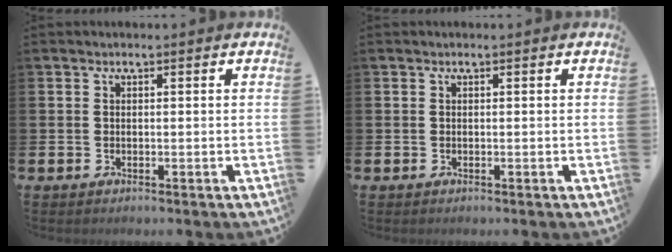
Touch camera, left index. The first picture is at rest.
{"total": 0.0}